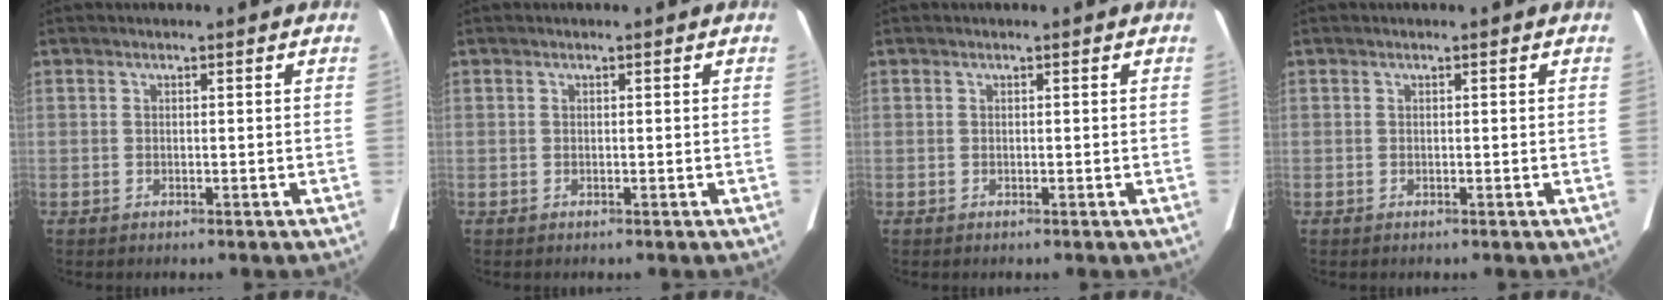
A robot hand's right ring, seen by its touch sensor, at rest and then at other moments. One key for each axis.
{"total": 0.0}
{"total": 0.0}
{"total": 0.0}